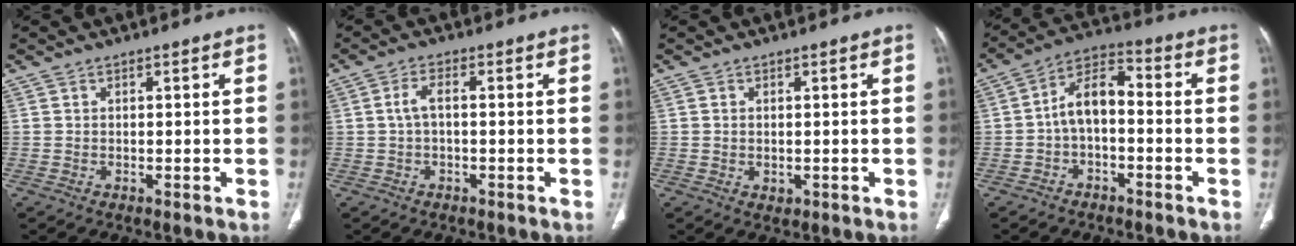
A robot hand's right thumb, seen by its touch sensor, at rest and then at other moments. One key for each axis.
{"total": 2.9, "fx": 0.0, "fy": 1.2, "fz": 2.7, "tx": -0.057, "ty": 0.011, "tz": -0.003}
{"total": 1.3, "fx": -0.1, "fy": 1.0, "fz": 0.8, "tx": -0.015, "ty": -0.003, "tz": 0.003}
{"total": 8.3, "fx": -1.4, "fy": 4.6, "fz": 6.7, "tx": -0.111, "ty": 0.041, "tz": -0.037}